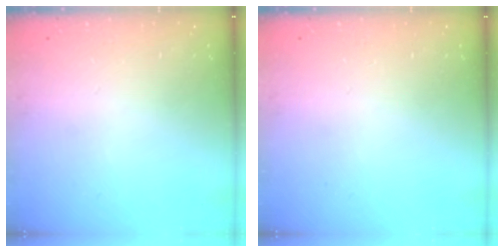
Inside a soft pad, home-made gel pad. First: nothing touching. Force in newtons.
{"total": 0.0}